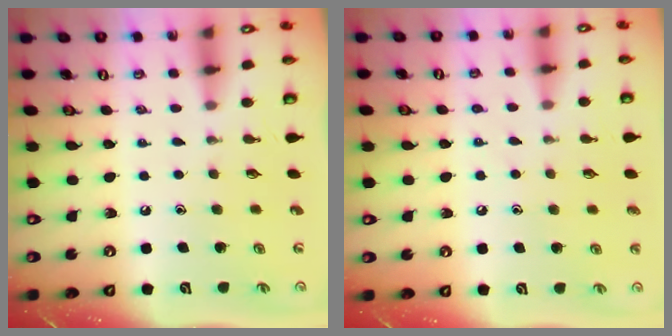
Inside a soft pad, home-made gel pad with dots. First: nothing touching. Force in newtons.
{"total": 6.3, "press": 6.3, "slide": 0.7}